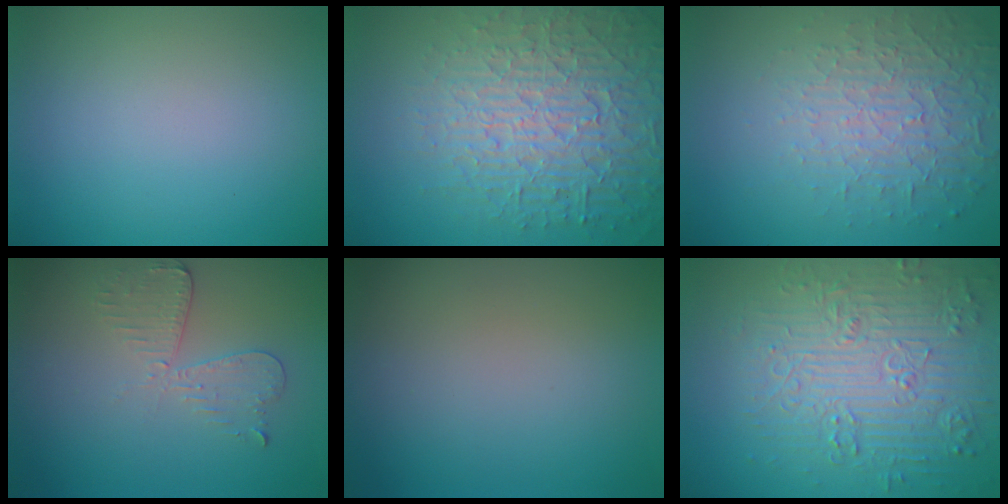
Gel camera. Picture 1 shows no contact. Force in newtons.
{"total": 7.2, "press": 7.0, "slide": 1.8}
{"total": 4.9, "press": 3.2, "slide": 3.7}
{"total": 2.9, "press": 2.5, "slide": 1.5}
{"total": 0.0}
{"total": 8.0, "press": 6.2, "slide": 5.0}